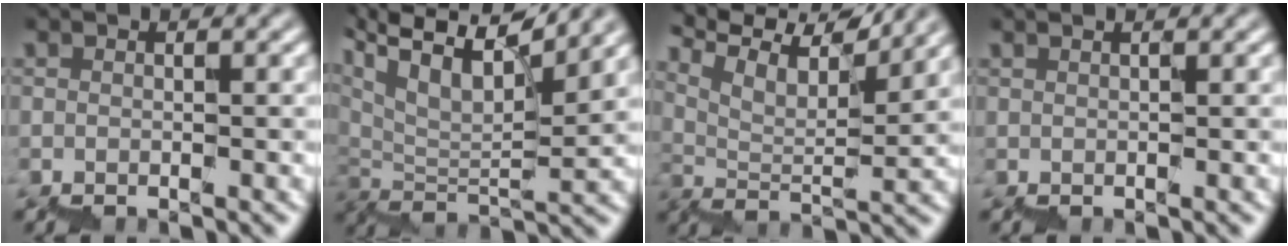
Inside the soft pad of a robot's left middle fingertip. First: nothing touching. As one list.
[{"total": 13.1, "force": [10.2, 3.0, 7.6], "torque": [-0.154, 0.041, 0.154]}, {"total": 9.8, "force": [8.8, 1.0, 4.2], "torque": [-0.080, 0.030, 0.148]}, {"total": 0.5, "force": [0.5, -0.1, 0.1], "torque": [0.002, -0.001, 0.007]}]